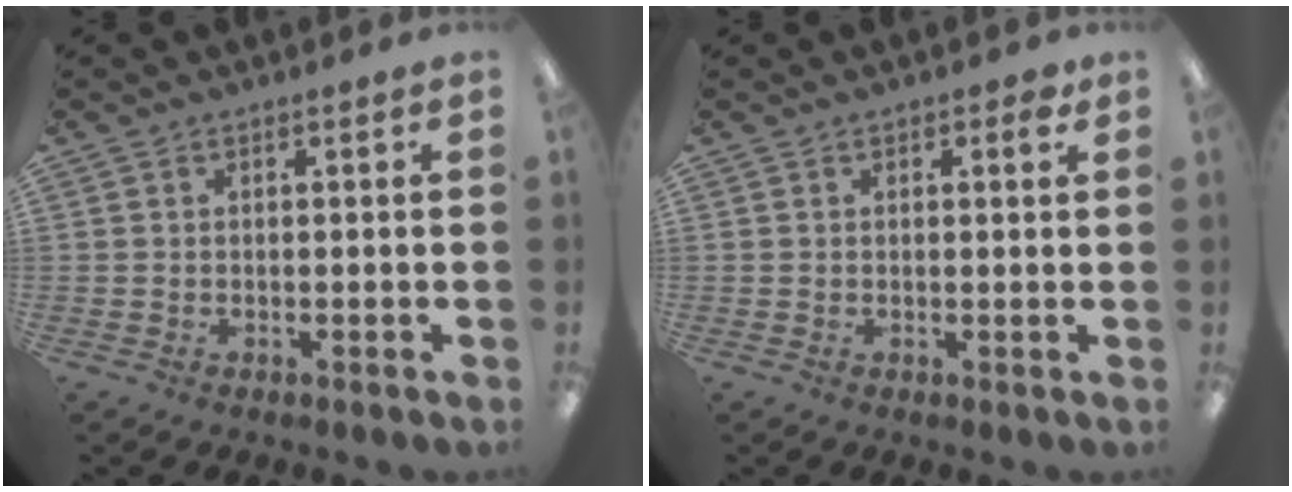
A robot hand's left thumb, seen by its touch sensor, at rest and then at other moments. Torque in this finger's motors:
{"motor_torque": [-0.13, 0.01, -0.08, -0.09, -0.01]}